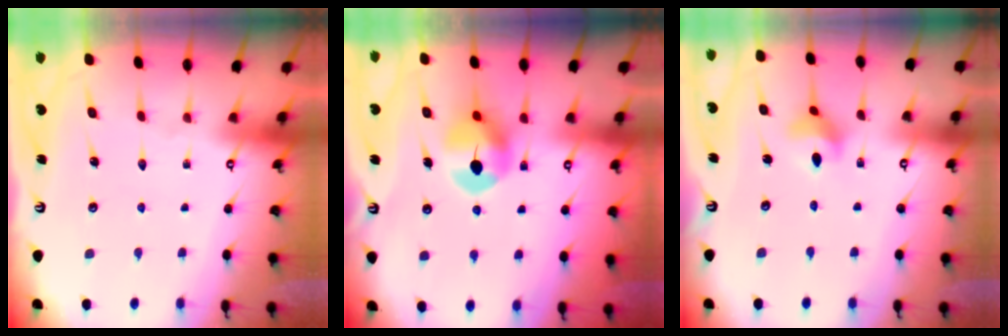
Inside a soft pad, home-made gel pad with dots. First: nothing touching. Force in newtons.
{"total": 7.8, "press": 7.8, "slide": 0.1}
{"total": 6.4, "press": 6.1, "slide": 1.8}